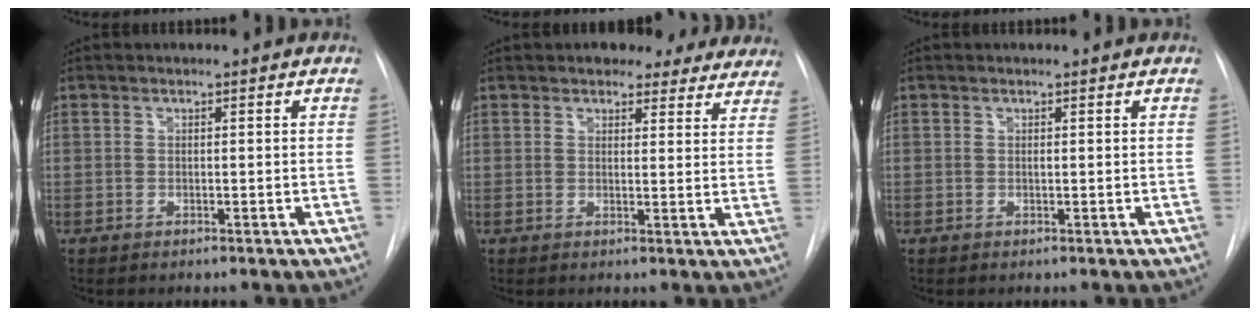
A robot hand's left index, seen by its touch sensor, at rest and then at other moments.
{"total": 10.0, "force": [8.6, 4.1, 3.0], "torque": [-0.001, -0.007, 0.084]}
{"total": 0.7, "force": [-0.7, 0.0, 0.1], "torque": [-0.005, -0.007, -0.011]}